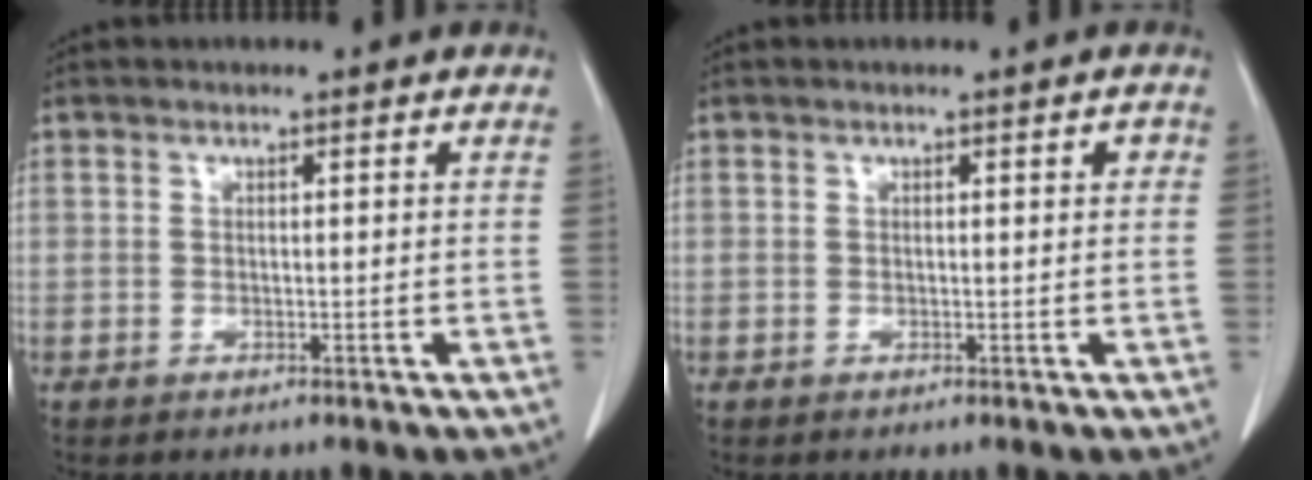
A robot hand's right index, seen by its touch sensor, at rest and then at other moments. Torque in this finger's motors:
{"motor_torque": [0.11, 0.05, 0.02, 0.00]}